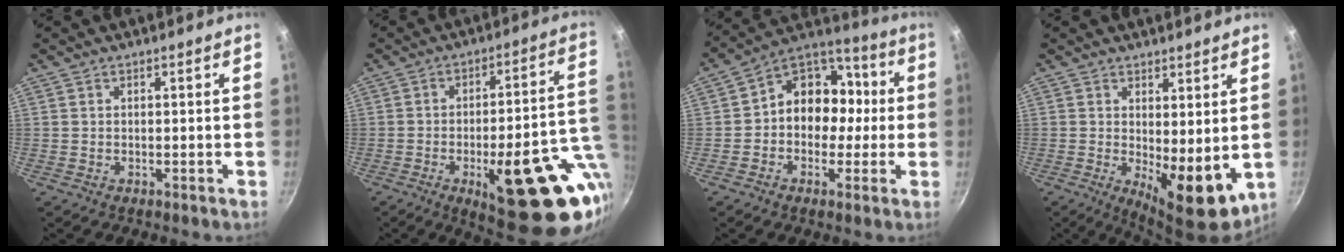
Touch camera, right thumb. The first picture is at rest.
{"total": 23.8, "force": [-6.7, 7.9, 21.4], "torque": [-0.244, 0.012, -0.079]}
{"total": 13.1, "force": [-0.7, 10.8, 7.3], "torque": [-0.051, 0.046, -0.034]}
{"total": 9.3, "force": [0.3, 3.6, 8.6], "torque": [-0.104, -0.022, 0.014]}